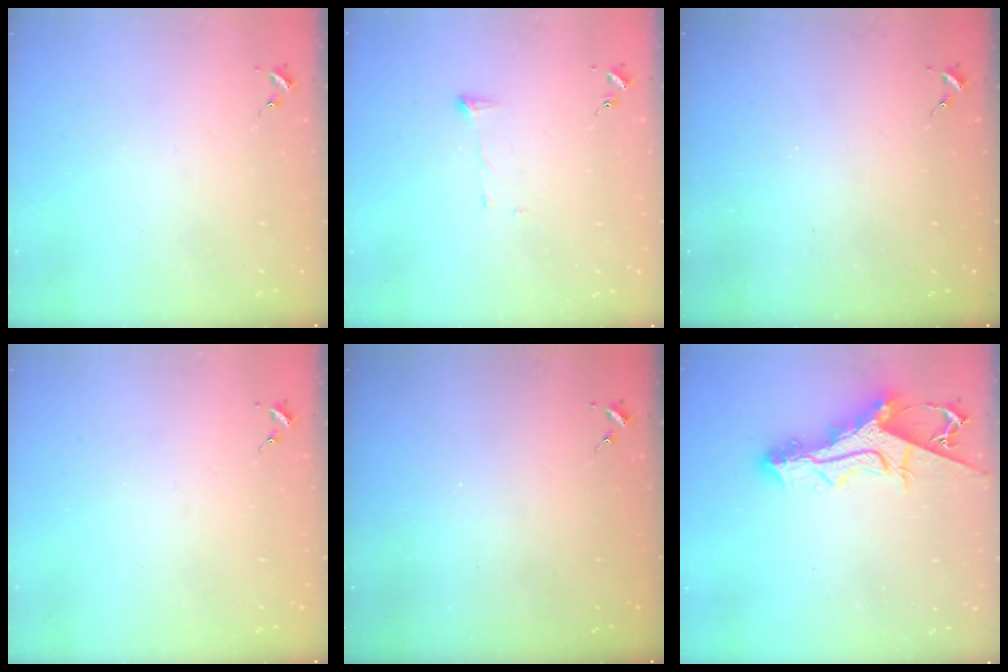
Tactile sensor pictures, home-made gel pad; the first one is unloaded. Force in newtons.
{"total": 3.6, "press": 3.6, "slide": 0.6}
{"total": 0.0}
{"total": 0.0}
{"total": 0.0}
{"total": 15.1, "press": 15.0, "slide": 1.3}